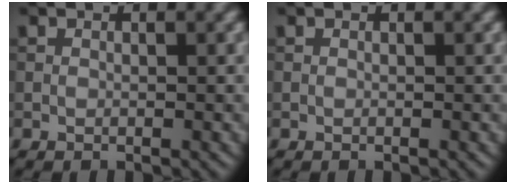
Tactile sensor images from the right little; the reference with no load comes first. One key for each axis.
{"total": 0.0}